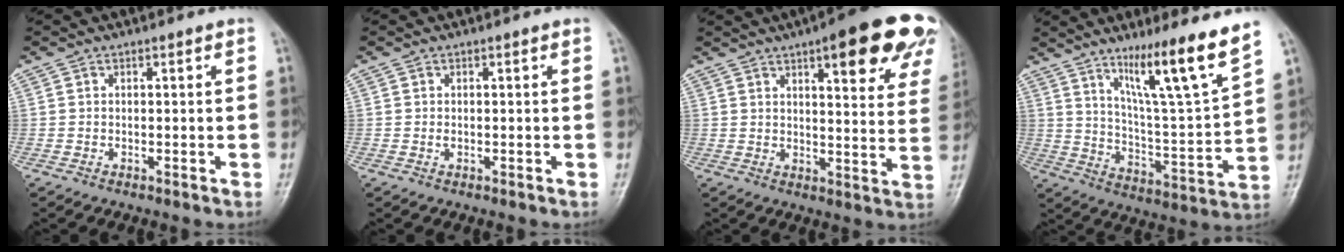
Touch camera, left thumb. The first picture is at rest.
{"total": 0.5, "force": [-0.1, 0.3, 0.4], "torque": [-0.005, 0.003, 0.002]}
{"total": 20.2, "force": [11.0, 5.7, 15.9], "torque": [-0.170, -0.031, 0.130]}
{"total": 16.5, "force": [11.0, 0.7, 12.3], "torque": [-0.188, -0.070, 0.186]}